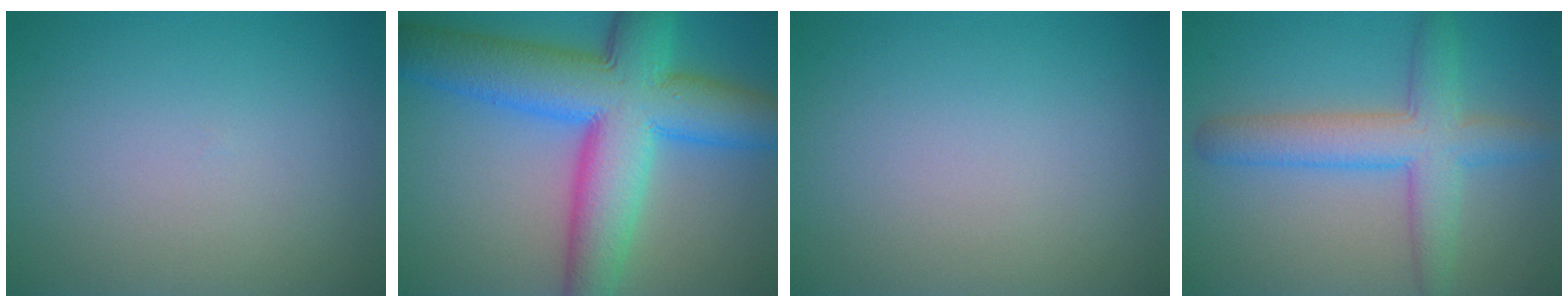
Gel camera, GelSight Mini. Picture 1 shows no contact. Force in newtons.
{"total": 12.6, "press": 12.6, "slide": 0.4}
{"total": 0.0}
{"total": 5.6, "press": 5.6, "slide": 0.1}